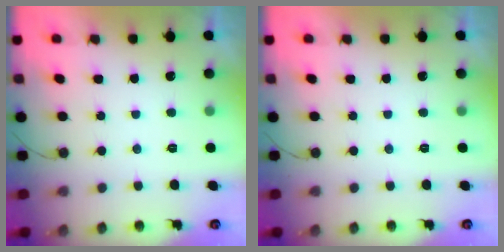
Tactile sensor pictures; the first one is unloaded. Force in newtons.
{"total": 0.0}